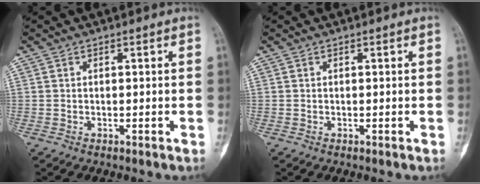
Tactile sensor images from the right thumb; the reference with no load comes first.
{"total": 0.0}